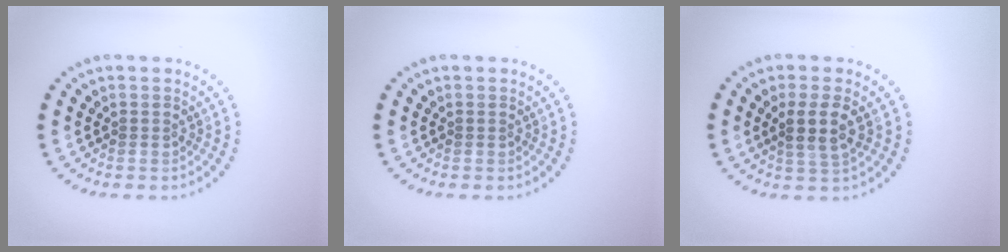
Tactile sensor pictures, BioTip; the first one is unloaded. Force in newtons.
{"total": 0.0}
{"total": 2.6, "press": 2.3, "slide": 1.3}